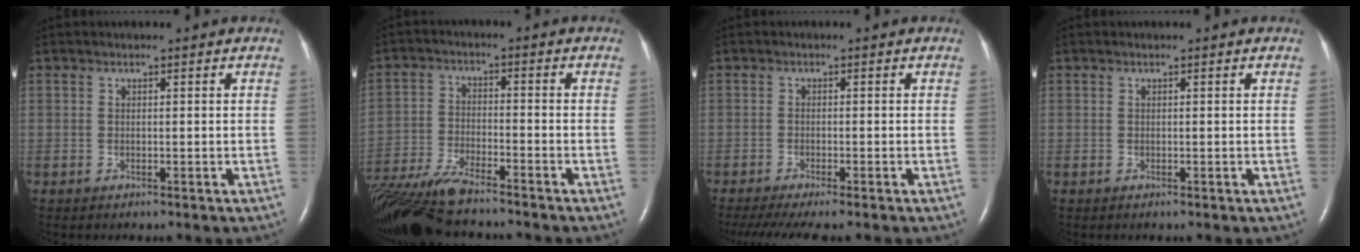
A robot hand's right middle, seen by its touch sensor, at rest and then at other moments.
{"total": 12.8, "force": [-11.2, 1.3, 6.1], "torque": [-0.114, -0.025, -0.193]}
{"total": 8.3, "force": [-6.8, 0.5, 4.7], "torque": [-0.068, -0.017, -0.107]}
{"total": 0.0}